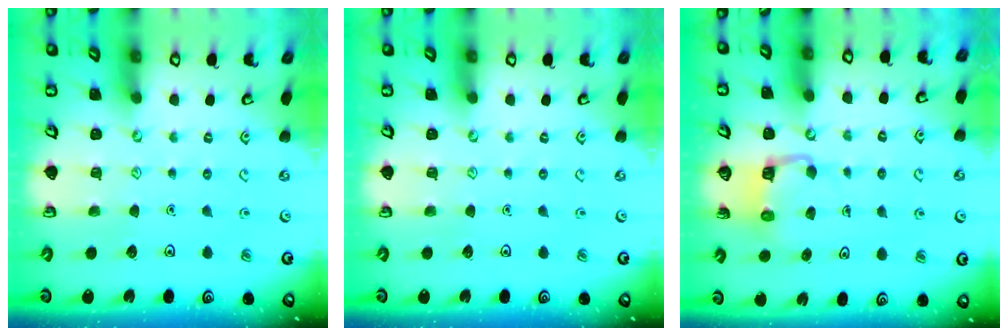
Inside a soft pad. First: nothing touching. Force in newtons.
{"total": 0.0}
{"total": 4.2, "press": 4.2, "slide": 0.2}